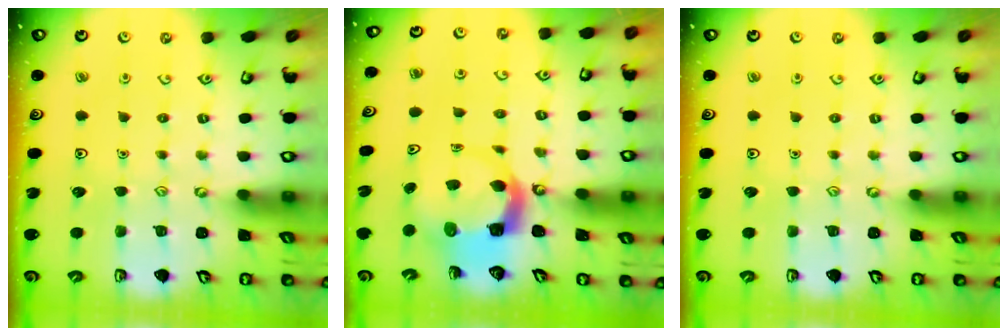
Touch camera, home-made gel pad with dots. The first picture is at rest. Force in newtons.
{"total": 5.0, "press": 4.9, "slide": 0.8}
{"total": 0.0}